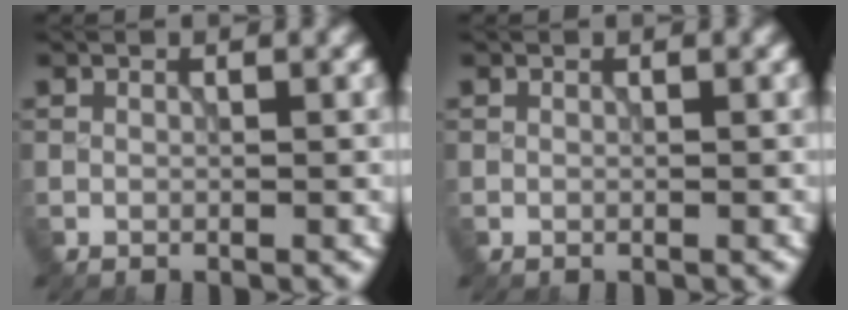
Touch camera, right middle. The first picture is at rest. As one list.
[{"total": 0.0}]